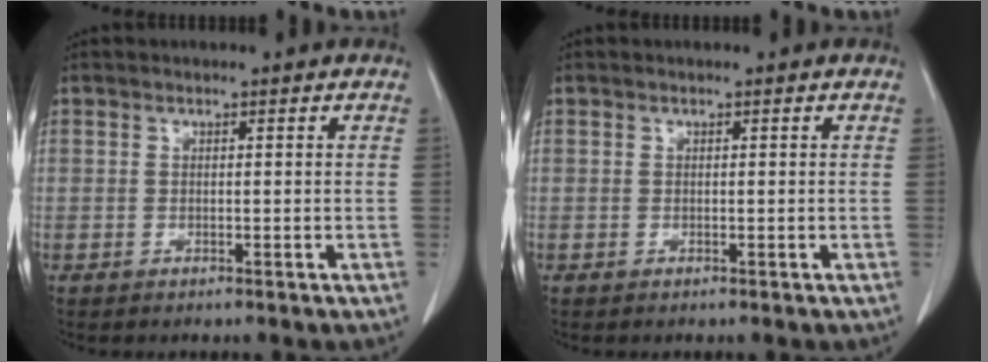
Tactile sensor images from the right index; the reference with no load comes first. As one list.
[{"total": 0.0}]